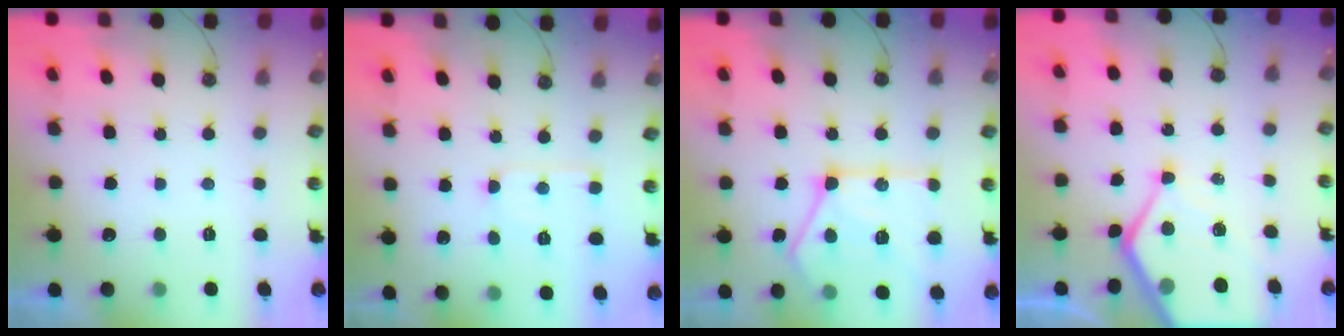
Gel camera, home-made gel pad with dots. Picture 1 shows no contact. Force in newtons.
{"total": 5.1, "press": 5.0, "slide": 0.3}
{"total": 17.4, "press": 17.3, "slide": 0.8}
{"total": 12.0, "press": 11.9, "slide": 1.3}